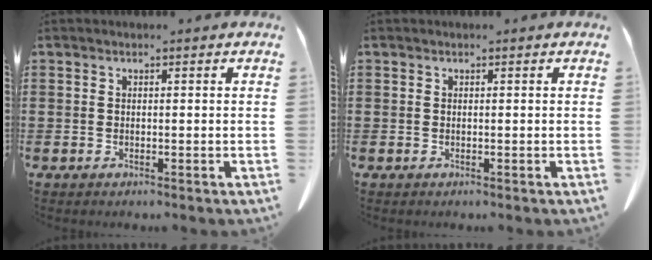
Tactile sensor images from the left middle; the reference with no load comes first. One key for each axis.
{"total": 0.0}